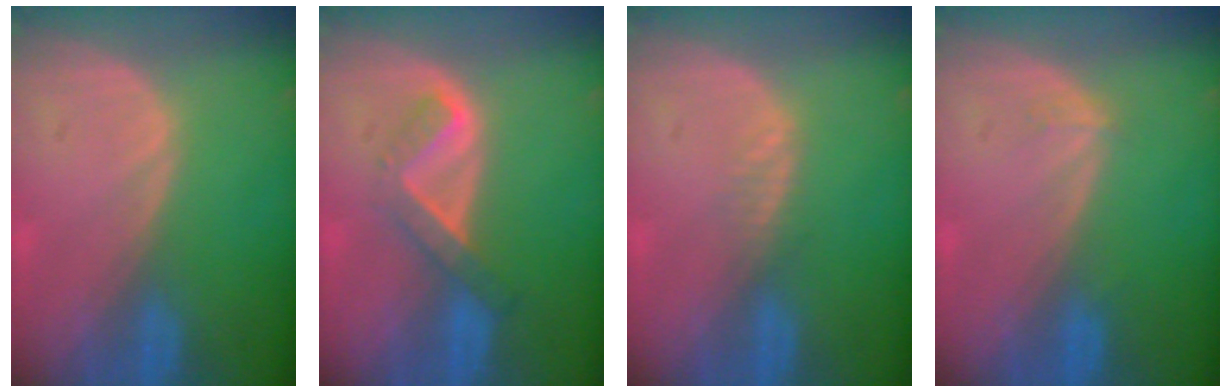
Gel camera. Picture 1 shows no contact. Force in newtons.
{"total": 5.1, "press": 4.4, "slide": 2.6}
{"total": 1.4, "press": 1.3, "slide": 0.2}
{"total": 0.9, "press": 0.8, "slide": 0.2}